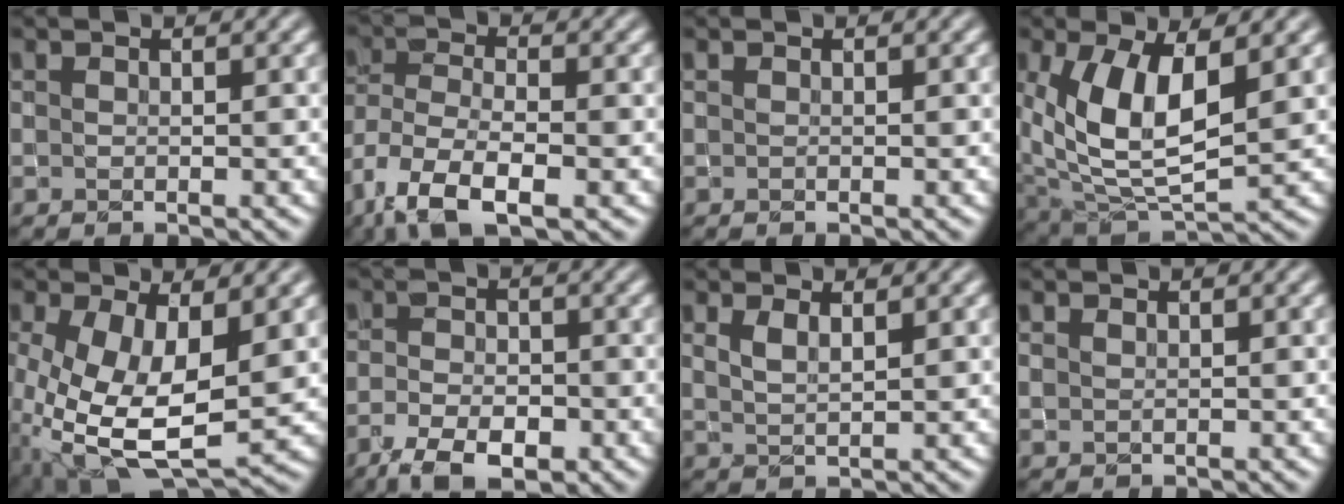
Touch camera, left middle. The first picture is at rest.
{"total": 8.6, "force": [-4.9, 3.5, 6.2], "torque": [-0.128, -0.012, -0.098]}
{"total": 0.0}
{"total": 8.5, "force": [1.9, 4.1, 7.2], "torque": [-0.162, -0.015, 0.042]}
{"total": 10.7, "force": [-1.8, 5.3, 9.1], "torque": [-0.201, -0.028, -0.025]}
{"total": 5.2, "force": [-3.0, 2.4, 3.4], "torque": [-0.064, -0.007, -0.056]}
{"total": 1.8, "force": [1.0, 0.6, 1.3], "torque": [-0.031, -0.003, 0.023]}
{"total": 0.7, "force": [0.4, 0.4, 0.3], "torque": [-0.011, -0.002, 0.011]}